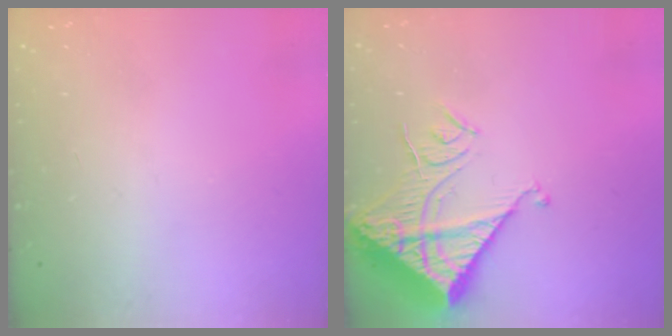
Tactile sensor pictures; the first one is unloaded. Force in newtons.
{"total": 14.3, "press": 14.2, "slide": 1.6}